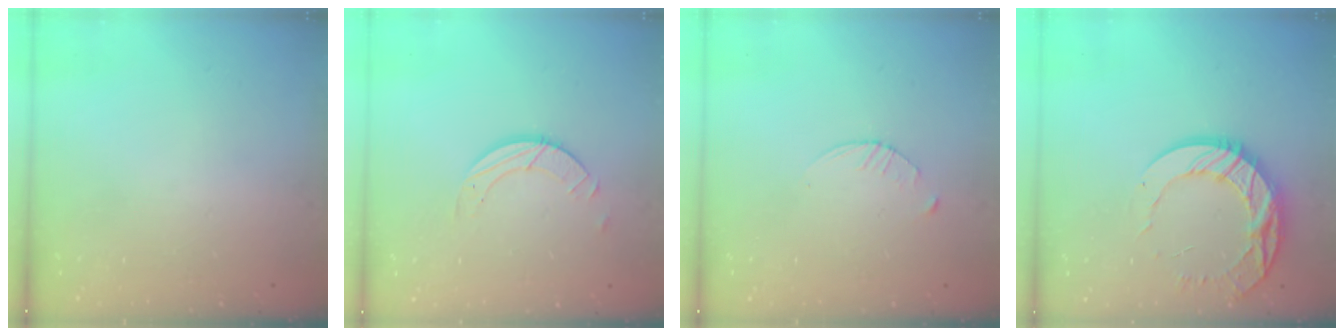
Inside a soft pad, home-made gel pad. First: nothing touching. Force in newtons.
{"total": 3.9, "press": 3.9, "slide": 0.4}
{"total": 2.9, "press": 2.9, "slide": 0.4}
{"total": 15.4, "press": 15.3, "slide": 1.3}